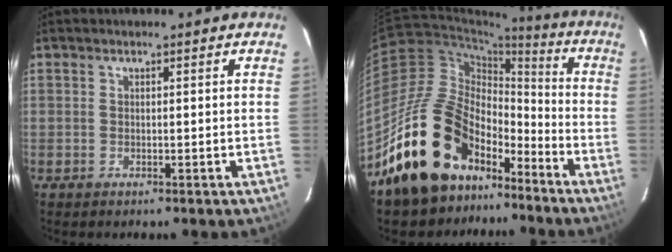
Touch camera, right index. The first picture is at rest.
{"total": 21.2, "force": [-14.4, 12.5, 9.3], "torque": [-0.189, 0.029, -0.225]}